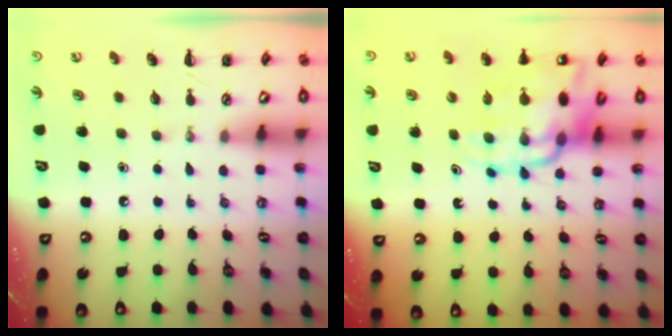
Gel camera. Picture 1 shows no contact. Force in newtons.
{"total": 16.0, "press": 15.5, "slide": 3.9}